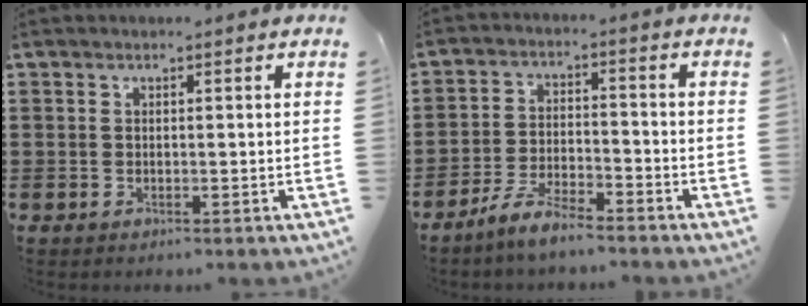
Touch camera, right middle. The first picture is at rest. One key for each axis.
{"total": 5.5, "fx": -4.8, "fy": 0.7, "fz": 2.6, "tx": -0.064, "ty": -0.004, "tz": -0.095}